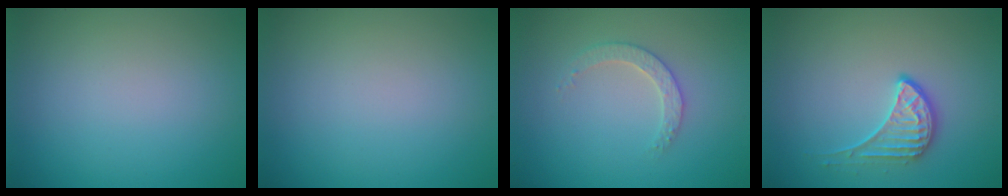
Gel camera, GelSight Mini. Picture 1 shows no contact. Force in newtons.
{"total": 0.0}
{"total": 2.2, "press": 2.2, "slide": 0.6}
{"total": 2.3, "press": 1.7, "slide": 1.5}